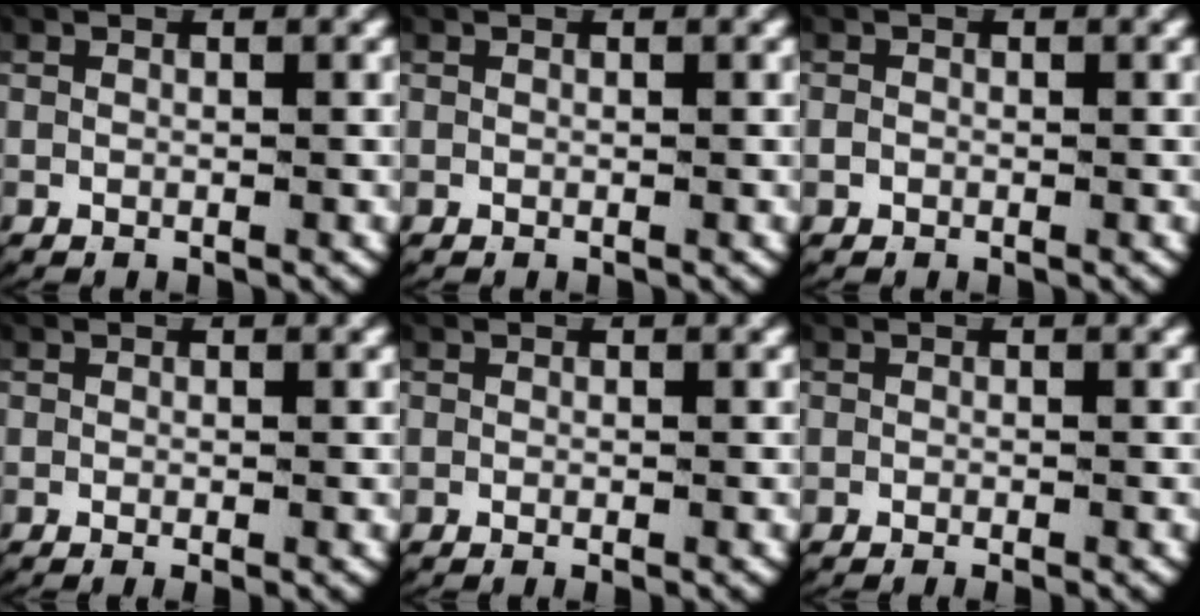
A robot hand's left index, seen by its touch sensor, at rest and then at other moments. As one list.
[{"total": 0.0}, {"total": 0.6, "force": [-0.3, 0.5, 0.2], "torque": [-0.011, -0.004, -0.002]}, {"total": 0.8, "force": [-0.5, 0.1, 0.6], "torque": [-0.009, -0.001, -0.009]}, {"total": 0.6, "force": [-0.4, 0.1, 0.5], "torque": [-0.005, 0.003, -0.010]}, {"total": 0.9, "force": [-0.7, 0.2, 0.4], "torque": [-0.004, 0.003, -0.015]}]